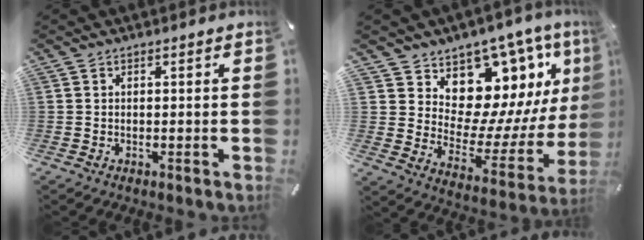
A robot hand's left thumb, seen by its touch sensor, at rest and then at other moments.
{"total": 14.1, "force": [9.1, 9.2, 5.5], "torque": [-0.076, -0.110, 0.165]}